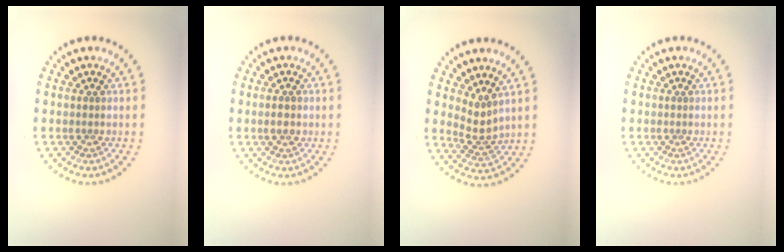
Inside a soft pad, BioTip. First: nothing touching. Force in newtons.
{"total": 1.2, "press": 1.2, "slide": 0.2}
{"total": 2.3, "press": 1.5, "slide": 1.7}
{"total": 0.0}